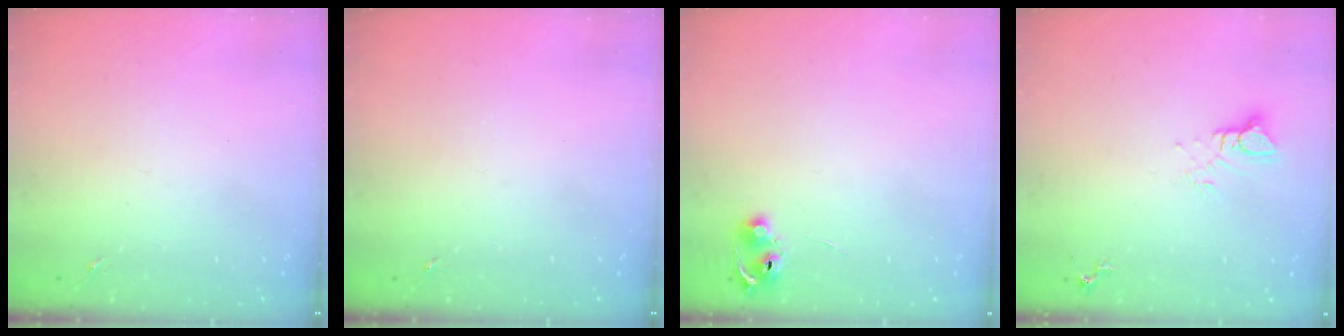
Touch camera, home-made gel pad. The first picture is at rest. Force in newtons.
{"total": 0.0}
{"total": 6.3, "press": 6.3, "slide": 0.8}
{"total": 5.6, "press": 5.6, "slide": 0.0}